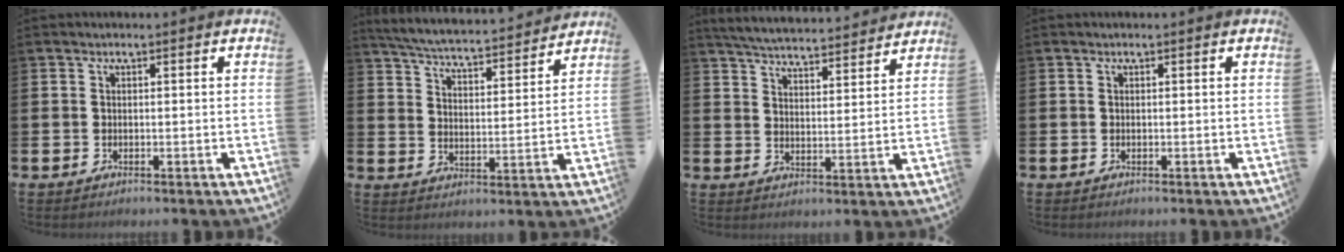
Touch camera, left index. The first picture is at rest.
{"total": 5.4, "force": [5.3, 0.3, 1.1], "torque": [-0.051, -0.043, 0.090]}
{"total": 5.5, "force": [5.5, 0.3, 0.5], "torque": [-0.030, -0.041, 0.096]}
{"total": 0.0}